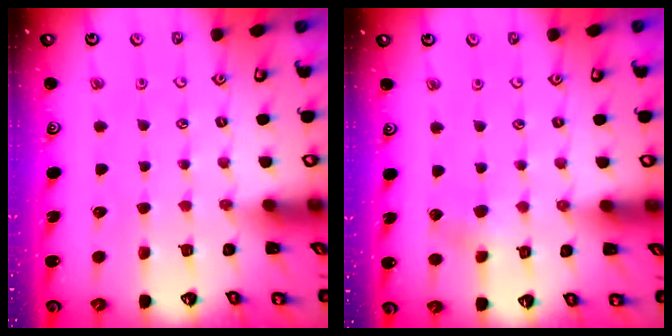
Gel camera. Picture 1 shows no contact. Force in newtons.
{"total": 3.0, "press": 3.0, "slide": 0.3}